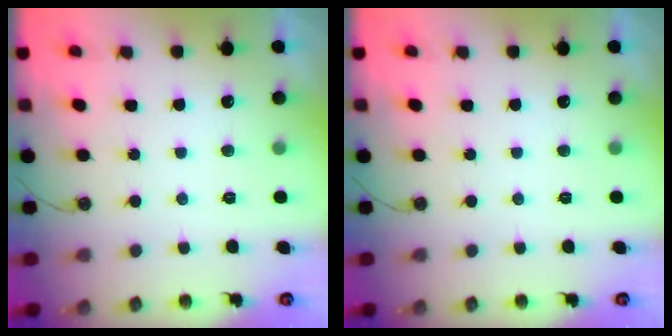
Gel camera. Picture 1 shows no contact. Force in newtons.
{"total": 0.0}